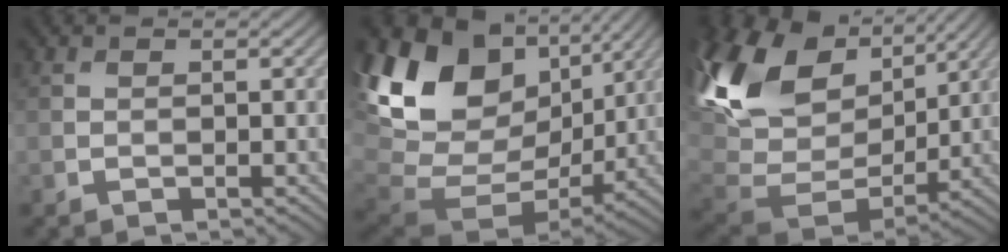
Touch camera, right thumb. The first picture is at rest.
{"total": 18.1, "force": [5.3, 12.6, 11.9], "torque": [-0.270, -0.009, 0.120]}
{"total": 16.9, "force": [6.2, 10.9, 11.3], "torque": [-0.287, 0.014, 0.123]}